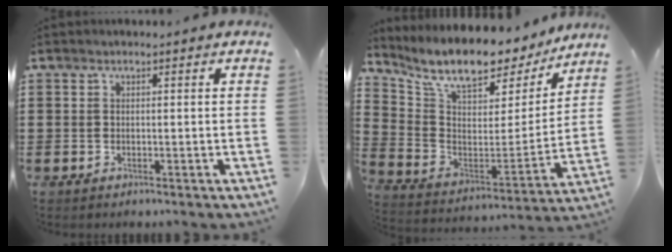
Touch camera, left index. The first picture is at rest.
{"total": 10.2, "force": [8.5, 3.0, 4.7], "torque": [-0.110, -0.064, 0.145]}